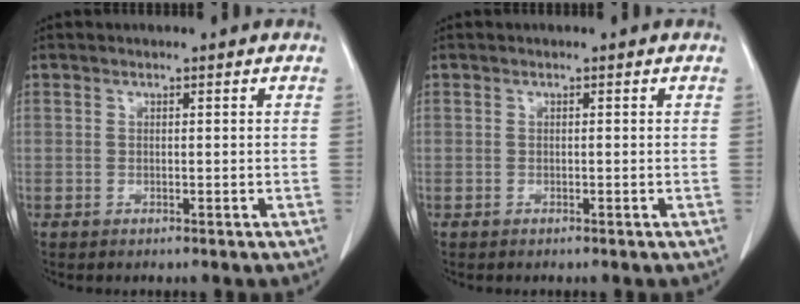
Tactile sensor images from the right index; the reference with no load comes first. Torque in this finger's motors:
{"motor_torque": [-0.10, -0.02, -0.03, -0.01]}